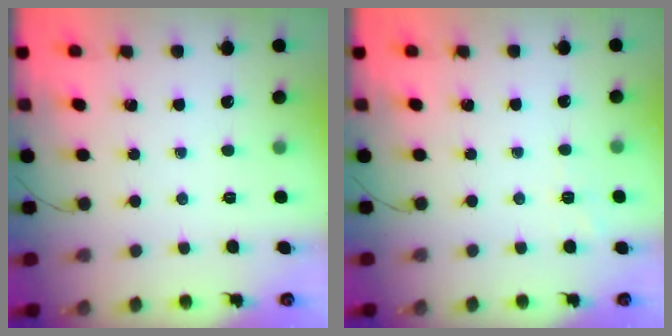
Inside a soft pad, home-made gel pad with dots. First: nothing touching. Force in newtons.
{"total": 2.3, "press": 1.8, "slide": 1.4}